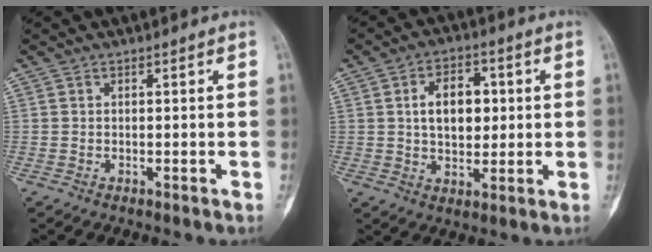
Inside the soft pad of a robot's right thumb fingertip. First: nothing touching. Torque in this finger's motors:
{"motor_torque": [1.40, 1.25, 0.45, 0.02, 0.36]}